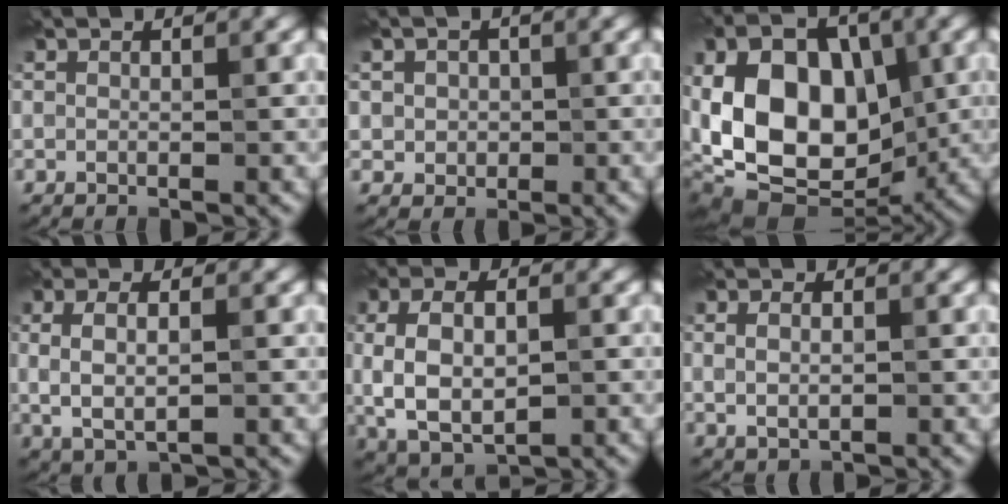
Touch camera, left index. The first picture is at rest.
{"total": 2.2, "force": [0.1, 1.9, 0.9], "torque": [-0.008, 0.000, -0.002]}
{"total": 13.1, "force": [-0.8, 8.7, 9.8], "torque": [-0.170, 0.007, -0.027]}
{"total": 3.6, "force": [0.2, 1.5, 3.2], "torque": [-0.074, 0.000, 0.006]}
{"total": 7.0, "force": [-0.3, 4.0, 5.7], "torque": [-0.121, -0.003, -0.001]}
{"total": 2.4, "force": [0.1, 1.4, 1.9], "torque": [-0.039, 0.003, 0.009]}